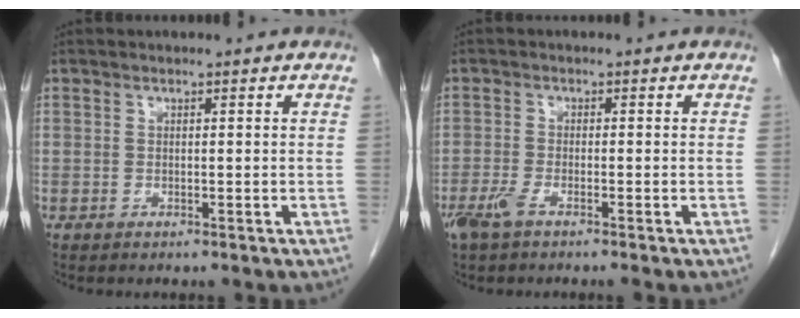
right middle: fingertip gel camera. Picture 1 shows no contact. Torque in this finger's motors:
{"motor_torque": [0.23, -0.15, 0.05, 0.03]}